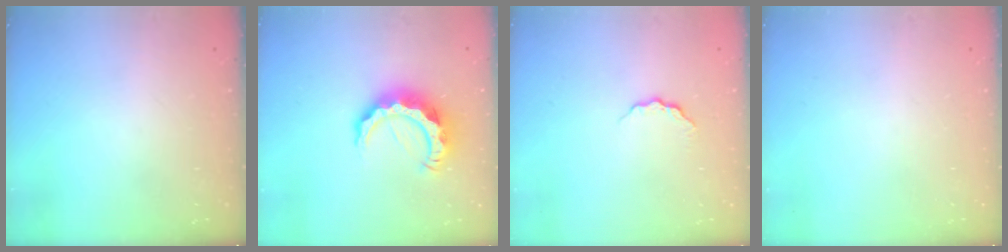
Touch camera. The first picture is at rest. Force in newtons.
{"total": 11.8, "press": 11.7, "slide": 1.2}
{"total": 3.5, "press": 3.5, "slide": 0.3}
{"total": 0.0}